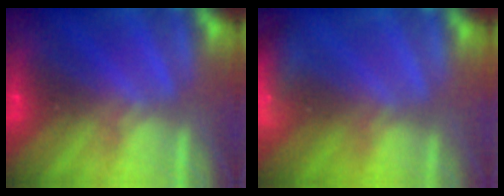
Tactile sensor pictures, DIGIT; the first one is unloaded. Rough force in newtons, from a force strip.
{"total": 3.2}